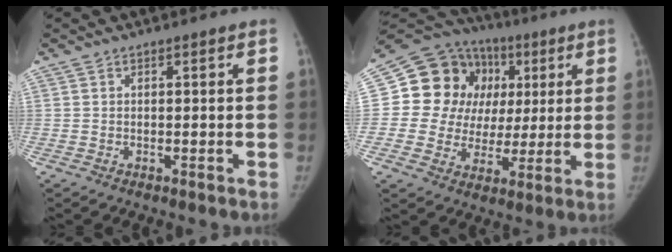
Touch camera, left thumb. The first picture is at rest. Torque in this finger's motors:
{"motor_torque": [-0.23, 0.71, 0.42, 0.55, 0.03]}